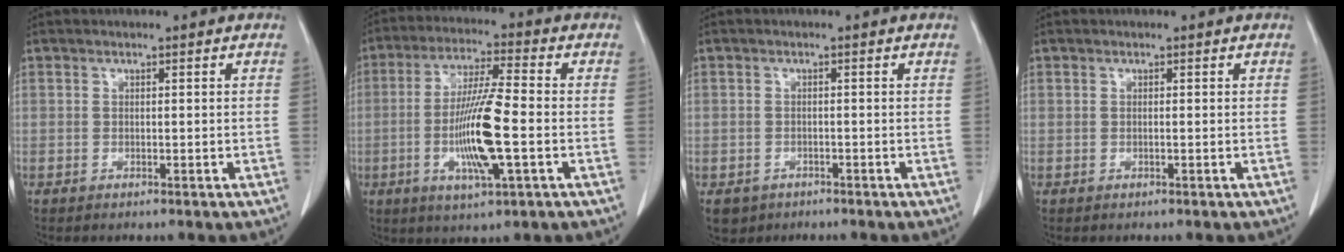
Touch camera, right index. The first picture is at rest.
{"total": 12.0, "force": [-2.4, 0.8, 11.7], "torque": [-0.229, -0.011, -0.047]}
{"total": 3.5, "force": [-2.0, 2.8, 0.4], "torque": [-0.003, 0.004, -0.032]}
{"total": 0.0}